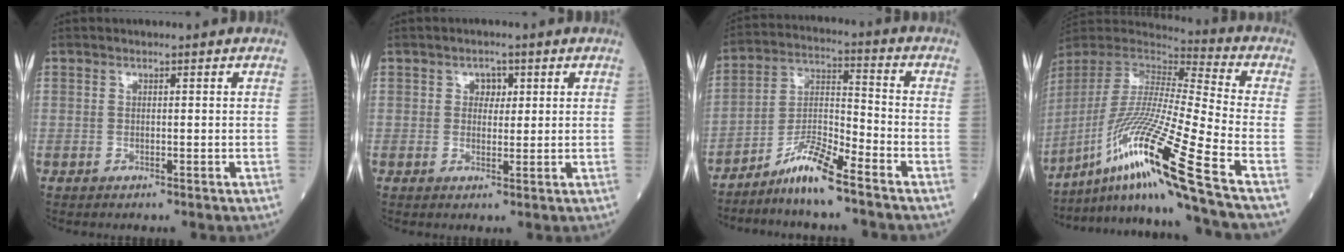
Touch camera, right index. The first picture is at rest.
{"total": 2.2, "force": [0.8, 1.6, 1.3], "torque": [-0.013, 0.004, 0.009]}
{"total": 8.0, "force": [-6.4, 0.2, 4.9], "torque": [-0.098, -0.006, -0.123]}
{"total": 23.7, "force": [-14.3, -2.0, 18.8], "torque": [-0.388, -0.035, -0.270]}